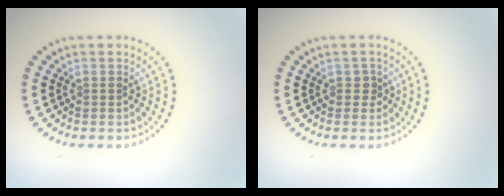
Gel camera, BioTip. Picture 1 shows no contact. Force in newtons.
{"total": 1.0, "press": 0.9, "slide": 0.4}